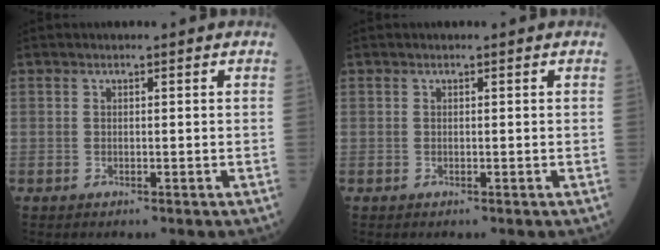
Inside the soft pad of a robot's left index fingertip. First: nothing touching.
{"total": 0.0}